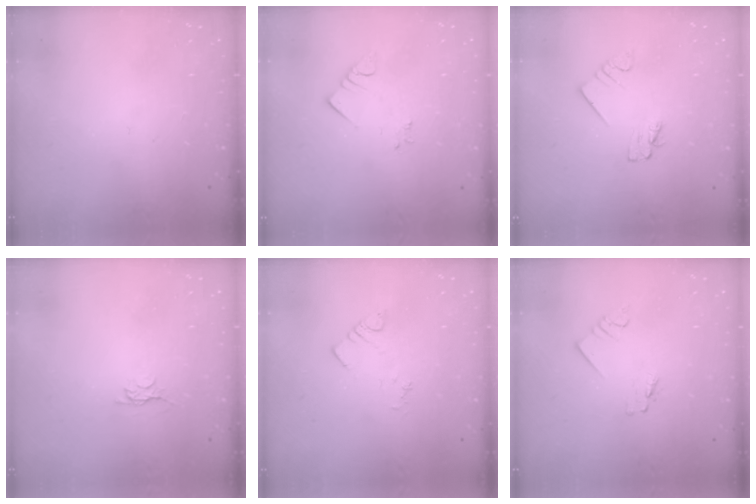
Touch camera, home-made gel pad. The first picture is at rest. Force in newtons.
{"total": 2.7, "press": 2.7, "slide": 0.2}
{"total": 2.2, "press": 2.2, "slide": 0.3}
{"total": 3.1, "press": 3.0, "slide": 0.4}
{"total": 2.9, "press": 2.8, "slide": 0.4}
{"total": 1.9, "press": 1.9, "slide": 0.2}